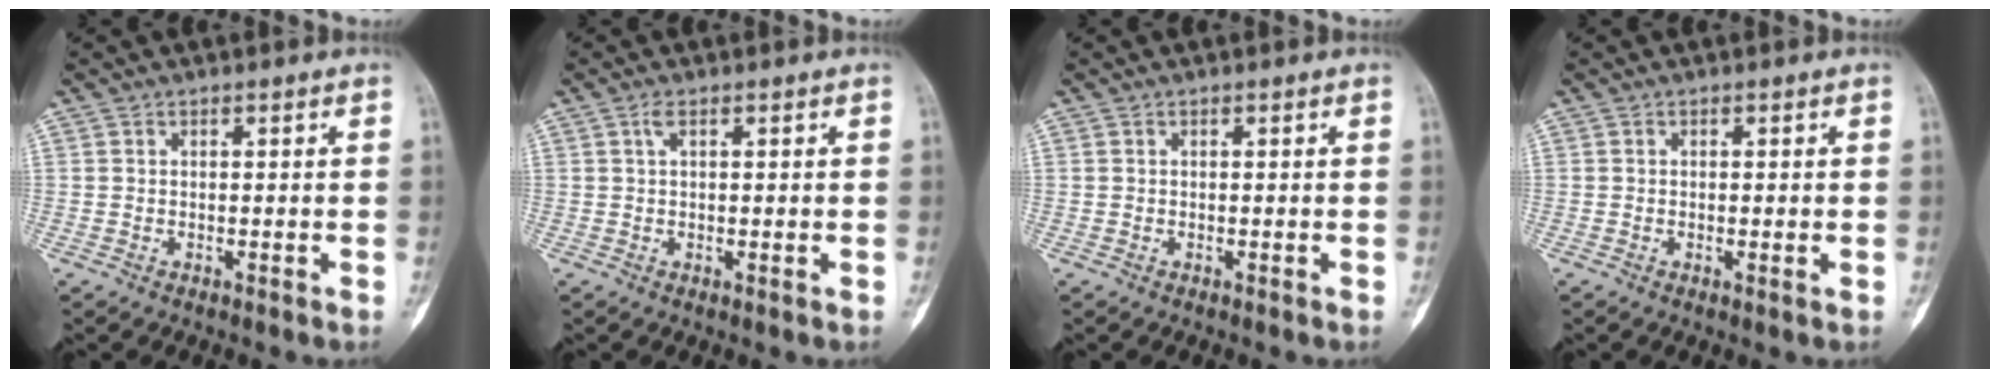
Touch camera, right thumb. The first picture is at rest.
{"total": 1.9, "force": [0.6, 0.6, 1.7], "torque": [-0.031, 0.001, 0.009]}
{"total": 0.0}
{"total": 1.1, "force": [-0.1, 0.2, 1.1], "torque": [-0.012, -0.003, -0.001]}